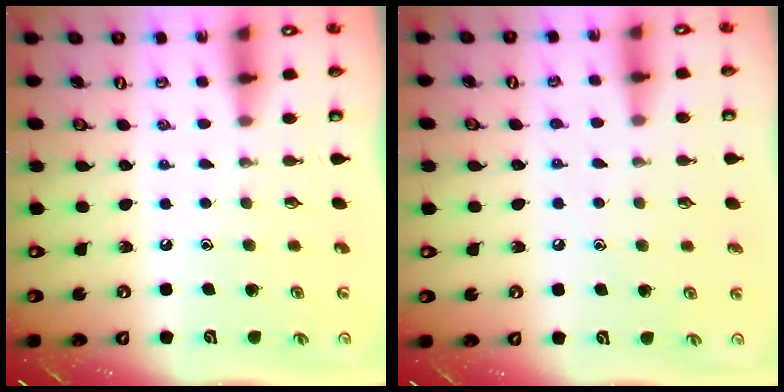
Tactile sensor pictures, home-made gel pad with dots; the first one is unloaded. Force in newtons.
{"total": 3.4, "press": 3.3, "slide": 0.4}